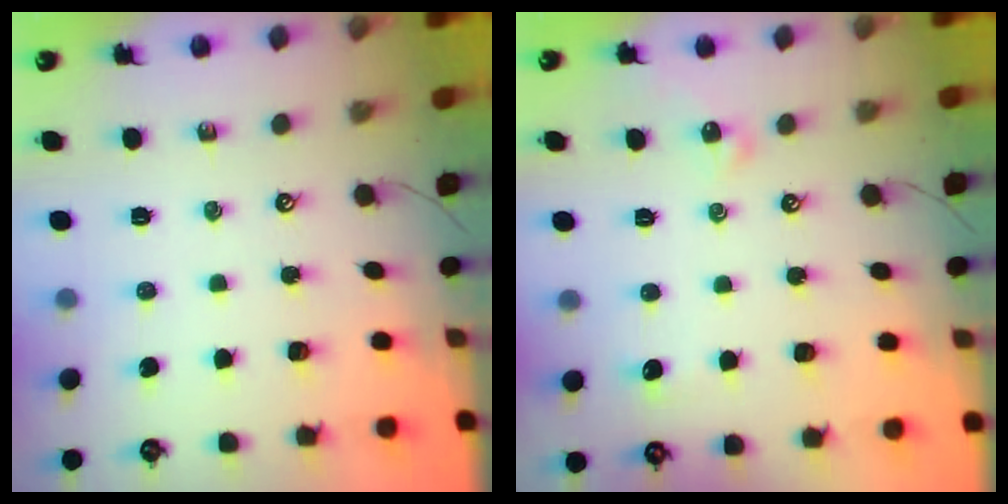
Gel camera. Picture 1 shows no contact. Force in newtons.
{"total": 1.4, "press": 1.3, "slide": 0.5}